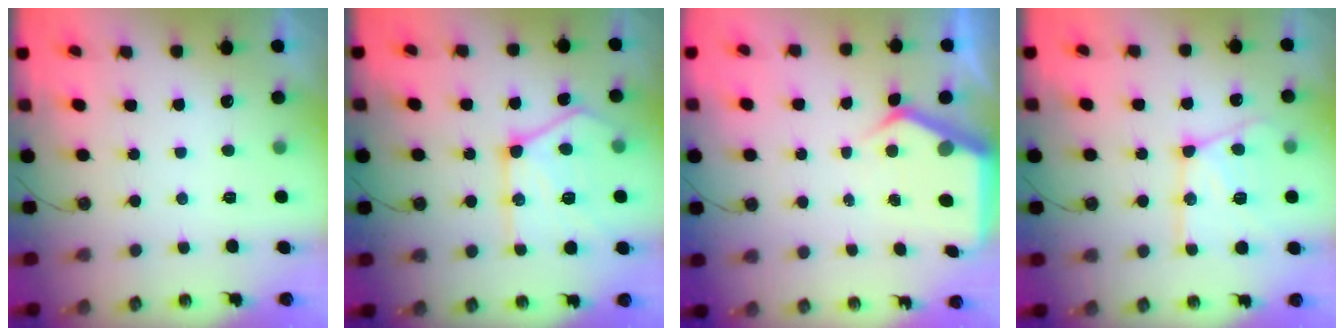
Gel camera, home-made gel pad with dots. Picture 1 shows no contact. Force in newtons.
{"total": 19.2, "press": 19.1, "slide": 1.7}
{"total": 5.8, "press": 5.8, "slide": 0.6}
{"total": 17.5, "press": 17.3, "slide": 2.1}